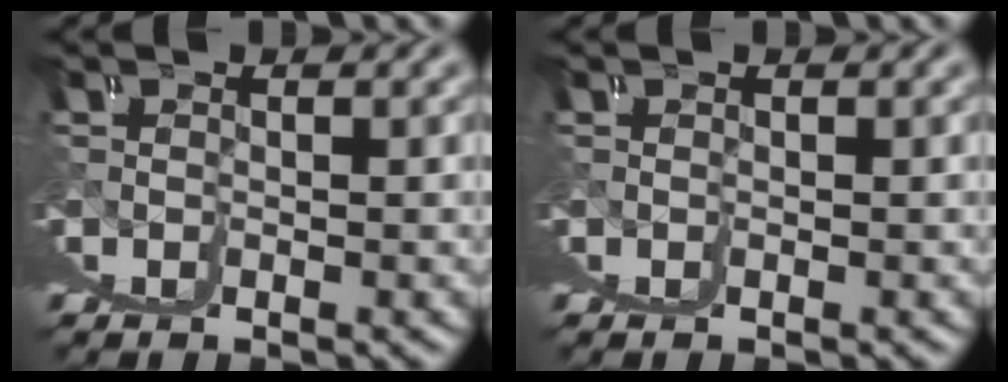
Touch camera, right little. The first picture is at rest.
{"total": 0.0}